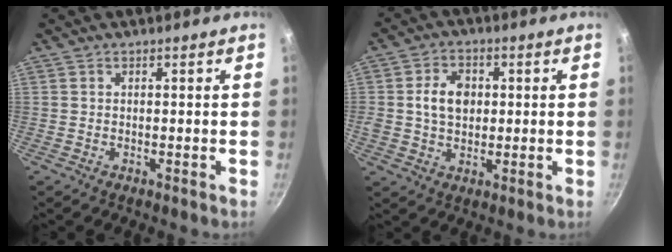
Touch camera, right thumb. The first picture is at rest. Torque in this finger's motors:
{"motor_torque": [0.92, 1.17, 1.02, 0.03, 0.11]}